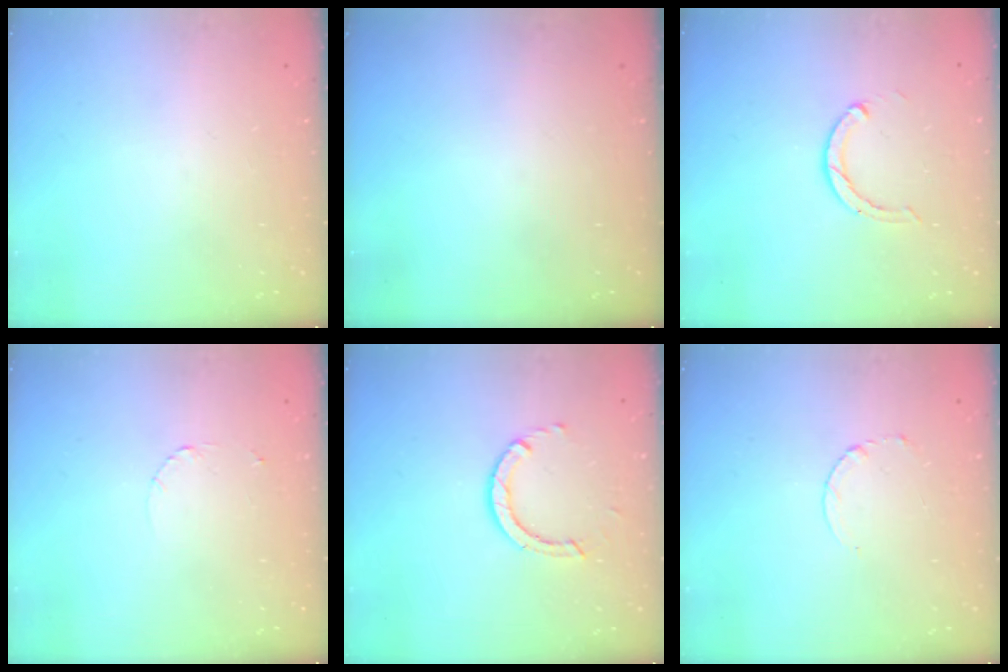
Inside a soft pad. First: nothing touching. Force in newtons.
{"total": 0.0}
{"total": 2.2, "press": 2.2, "slide": 0.3}
{"total": 1.6, "press": 1.6, "slide": 0.2}
{"total": 3.2, "press": 3.2, "slide": 0.0}
{"total": 2.5, "press": 2.5, "slide": 0.3}